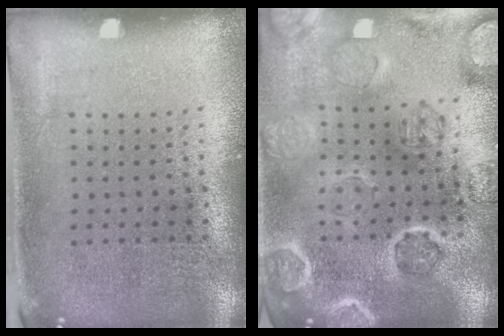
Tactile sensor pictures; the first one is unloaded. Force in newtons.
{"total": 2.7, "press": 2.7, "slide": 0.2}